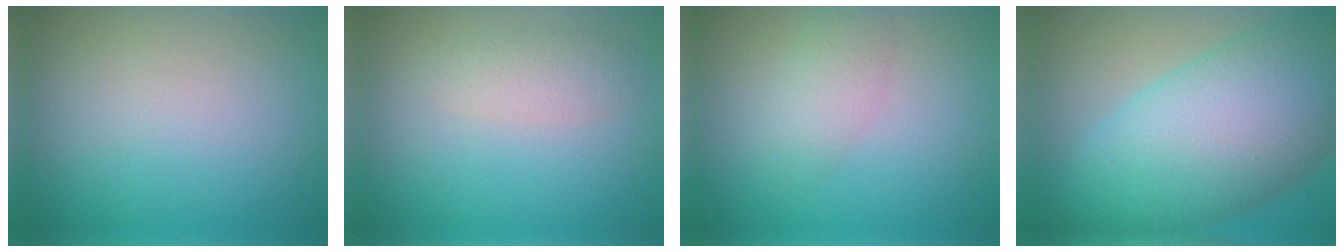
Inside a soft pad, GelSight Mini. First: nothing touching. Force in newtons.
{"total": 1.9, "press": 1.9, "slide": 0.0}
{"total": 2.1, "press": 2.1, "slide": 0.0}
{"total": 12.4, "press": 12.4, "slide": 0.4}